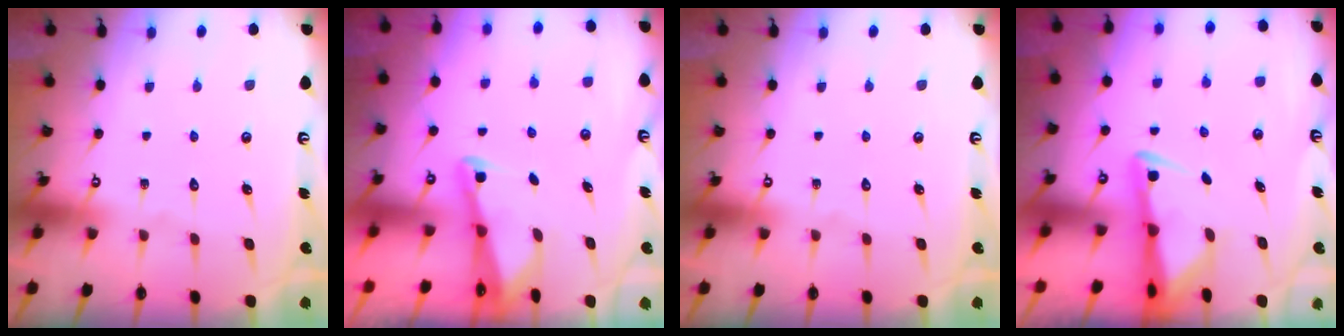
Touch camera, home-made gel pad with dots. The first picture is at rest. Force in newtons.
{"total": 2.2, "press": 2.2, "slide": 0.3}
{"total": 0.0}
{"total": 2.9, "press": 2.8, "slide": 0.7}